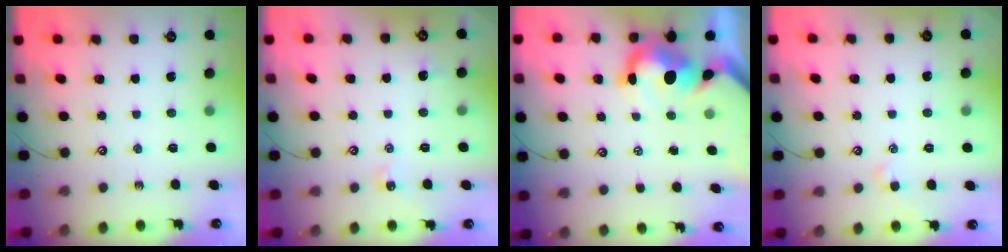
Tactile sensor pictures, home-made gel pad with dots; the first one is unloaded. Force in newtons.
{"total": 2.0, "press": 1.9, "slide": 0.5}
{"total": 7.4, "press": 7.3, "slide": 1.4}
{"total": 2.1, "press": 2.1, "slide": 0.3}